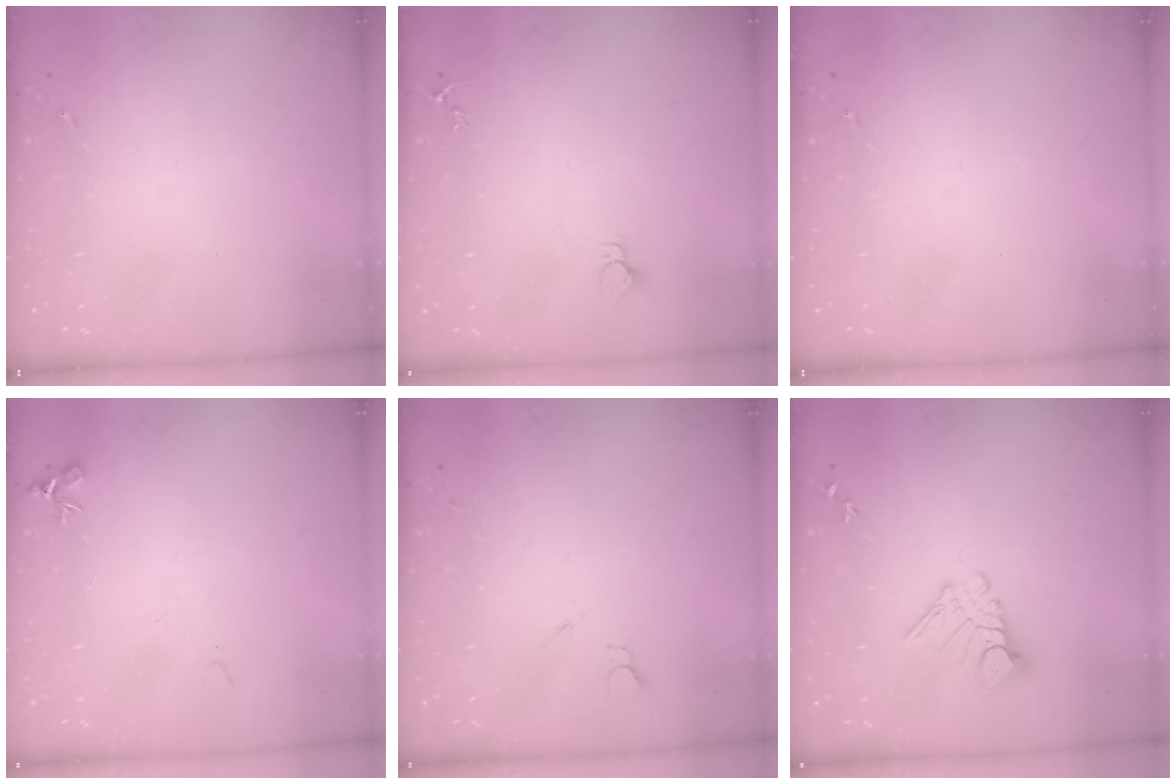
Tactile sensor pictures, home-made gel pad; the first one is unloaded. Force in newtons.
{"total": 2.7, "press": 2.7, "slide": 0.1}
{"total": 0.0}
{"total": 6.9, "press": 6.9, "slide": 0.7}
{"total": 3.2, "press": 3.2, "slide": 0.4}
{"total": 9.6, "press": 9.6, "slide": 1.0}